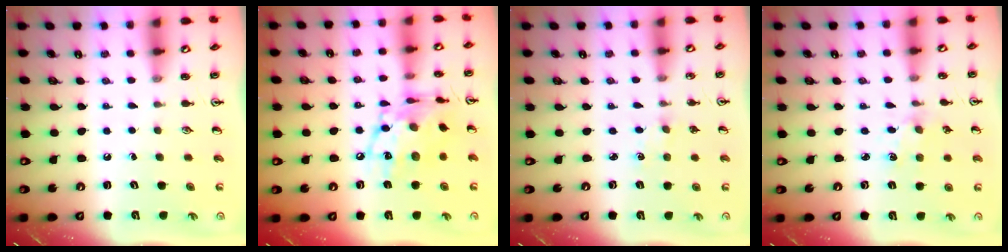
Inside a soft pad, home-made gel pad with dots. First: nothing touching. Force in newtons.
{"total": 14.9, "press": 14.9, "slide": 1.1}
{"total": 0.8, "press": 0.8, "slide": 0.2}
{"total": 1.8, "press": 1.8, "slide": 0.3}